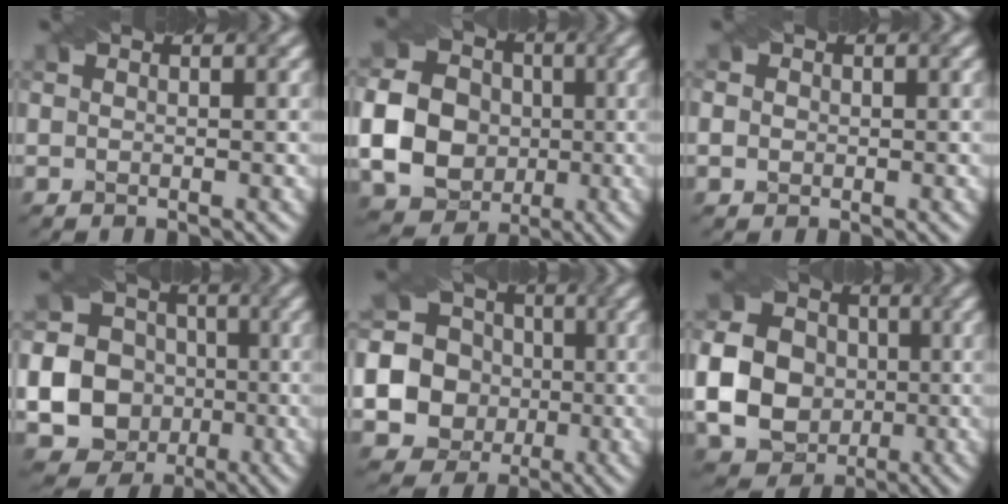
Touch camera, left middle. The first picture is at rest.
{"total": 12.0, "force": [-1.0, 11.0, 4.8], "torque": [-0.123, -0.012, -0.032]}
{"total": 1.8, "force": [0.3, 1.6, 0.8], "torque": [-0.007, 0.013, -0.005]}
{"total": 19.1, "force": [-4.1, 18.0, 4.9], "torque": [-0.143, -0.018, -0.096]}
{"total": 15.5, "force": [-1.7, 14.8, 4.1], "torque": [-0.116, 0.005, -0.054]}
{"total": 10.6, "force": [-1.0, 9.3, 5.0], "torque": [-0.112, -0.016, -0.030]}